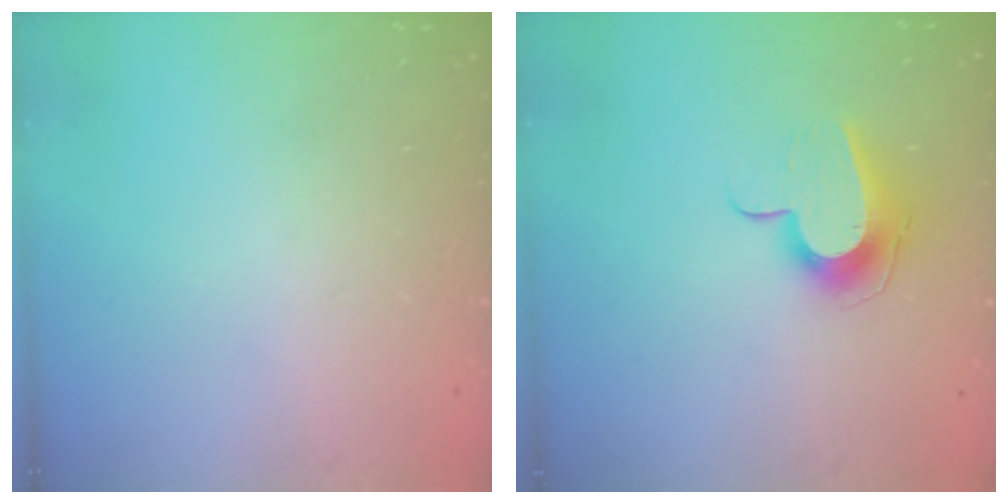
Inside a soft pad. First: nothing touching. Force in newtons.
{"total": 9.7, "press": 9.7, "slide": 1.0}